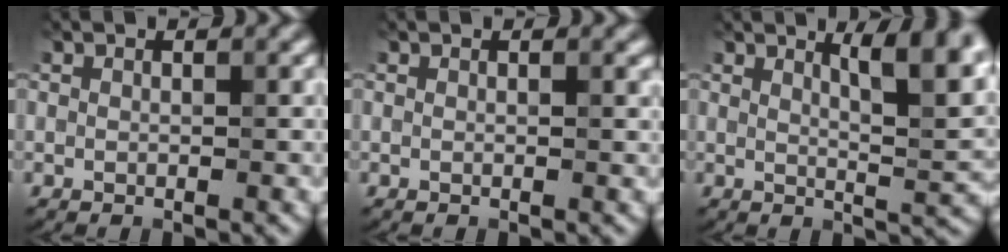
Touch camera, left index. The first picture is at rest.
{"total": 0.0}
{"total": 6.4, "force": [3.3, 1.4, 5.3], "torque": [-0.061, 0.004, 0.054]}